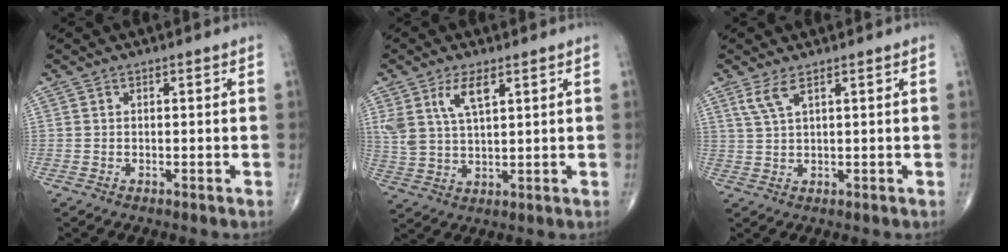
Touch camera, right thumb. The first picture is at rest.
{"total": 7.1, "force": [3.5, 2.8, 5.4], "torque": [-0.108, -0.012, 0.076]}
{"total": 3.2, "force": [1.9, 0.6, 2.5], "torque": [-0.063, -0.002, 0.047]}